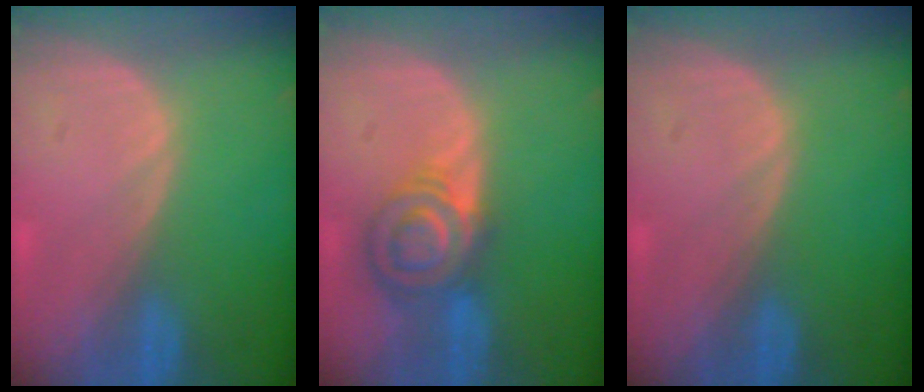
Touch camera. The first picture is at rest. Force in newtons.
{"total": 6.8, "press": 6.5, "slide": 2.2}
{"total": 0.0}